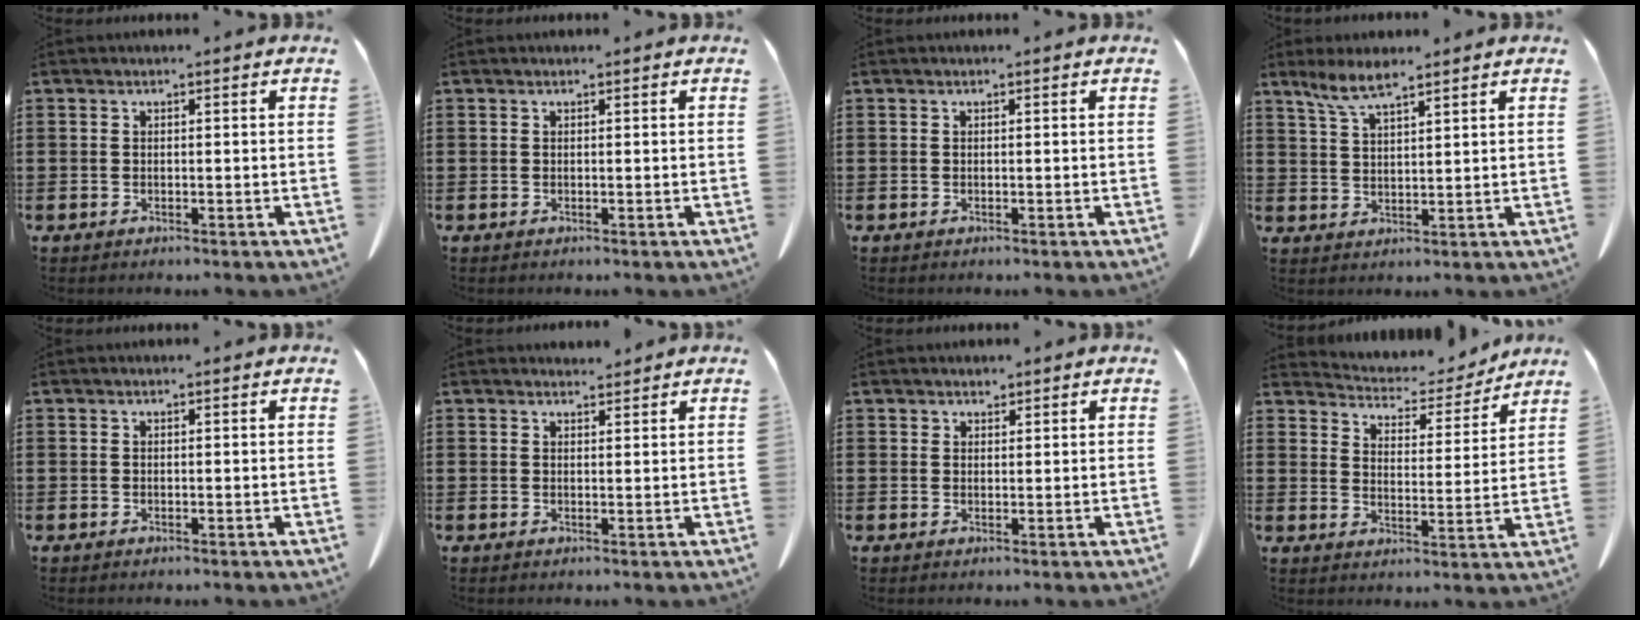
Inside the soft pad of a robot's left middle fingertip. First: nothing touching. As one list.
[{"total": 0.0}, {"total": 0.0}, {"total": 4.8, "force": [3.5, 0.7, 3.2], "torque": [-0.073, -0.003, 0.062]}, {"total": 0.0}, {"total": 1.4, "force": [1.4, 0.3, 0.2], "torque": [-0.009, 0.002, 0.027]}, {"total": 1.4, "force": [1.1, 0.8, 0.2], "torque": [0.000, -0.002, 0.021]}, {"total": 5.1, "force": [4.9, 1.0, 0.8], "torque": [-0.036, -0.035, 0.083]}]